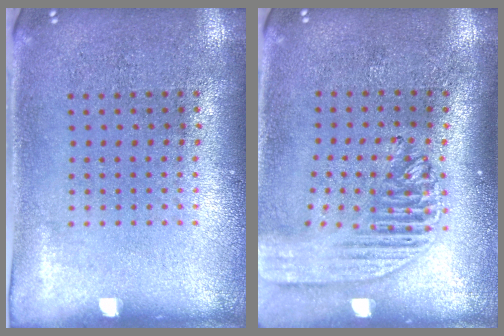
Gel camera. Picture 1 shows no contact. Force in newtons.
{"total": 2.0, "press": 1.7, "slide": 1.1}